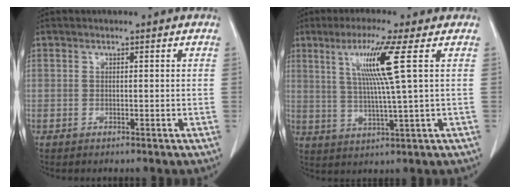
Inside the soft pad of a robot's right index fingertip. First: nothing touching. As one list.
[{"total": 8.9, "force": [3.0, -1.8, 8.2], "torque": [-0.153, 0.000, 0.061]}]